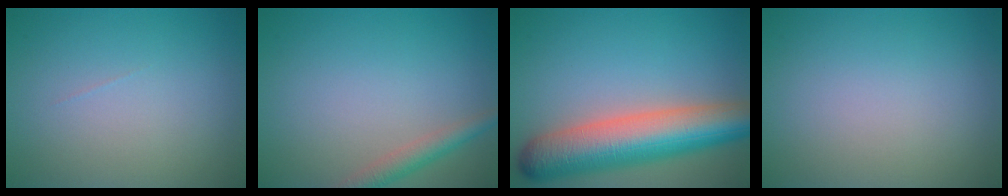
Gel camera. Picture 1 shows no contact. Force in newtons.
{"total": 2.4, "press": 2.4, "slide": 0.1}
{"total": 9.9, "press": 9.9, "slide": 0.4}
{"total": 0.0}